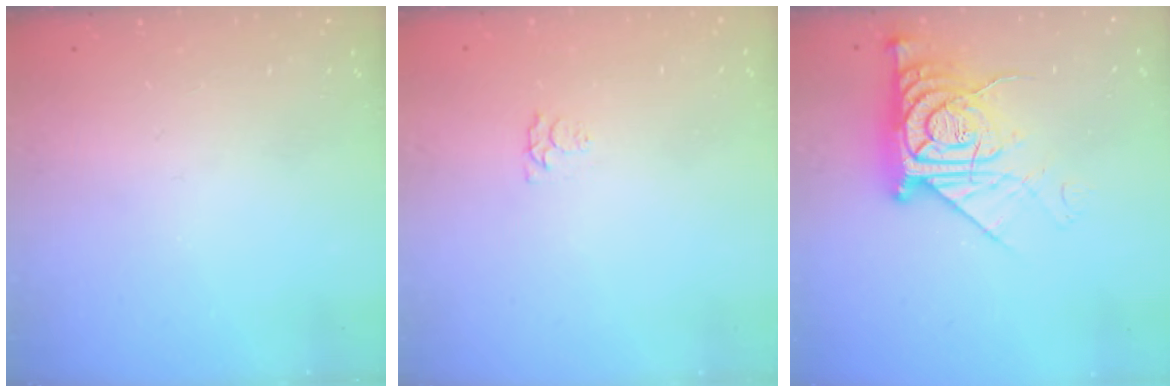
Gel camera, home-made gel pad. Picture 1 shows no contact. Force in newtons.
{"total": 3.2, "press": 3.2, "slide": 0.5}
{"total": 14.0, "press": 13.9, "slide": 1.4}